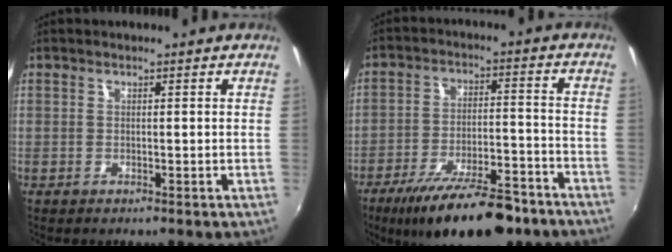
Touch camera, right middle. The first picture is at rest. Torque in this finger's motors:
{"motor_torque": [1.07, -1.06, 0.31, 0.21]}